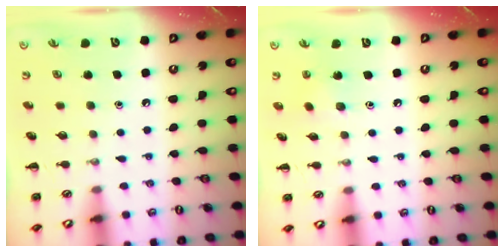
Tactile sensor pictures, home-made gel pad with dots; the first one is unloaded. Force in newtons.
{"total": 2.6, "press": 2.5, "slide": 0.7}